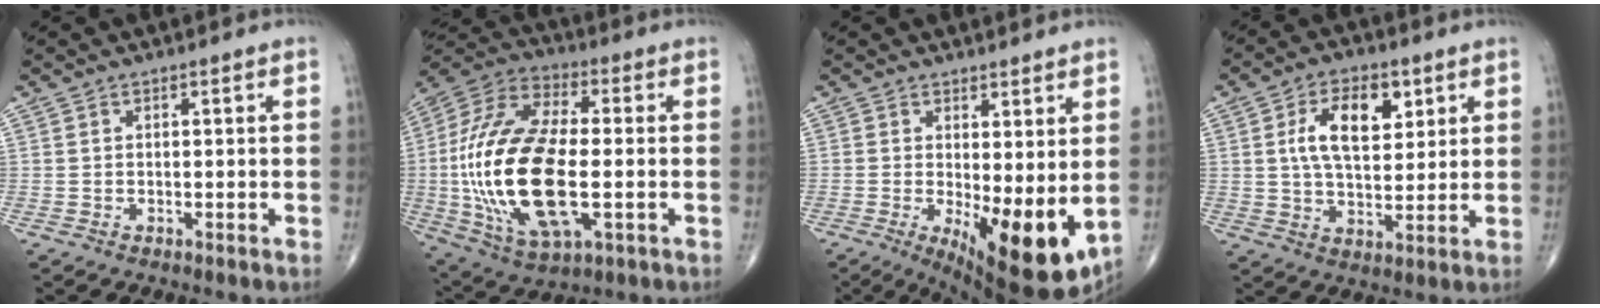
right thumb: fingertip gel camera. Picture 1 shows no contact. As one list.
[{"total": 26.2, "force": [-2.8, 11.8, 23.2], "torque": [-0.495, 0.003, -0.042]}, {"total": 13.3, "force": [-1.4, 4.9, 12.3], "torque": [-0.175, -0.032, -0.004]}, {"total": 11.3, "force": [3.5, 6.3, 8.7], "torque": [-0.126, -0.010, 0.061]}]